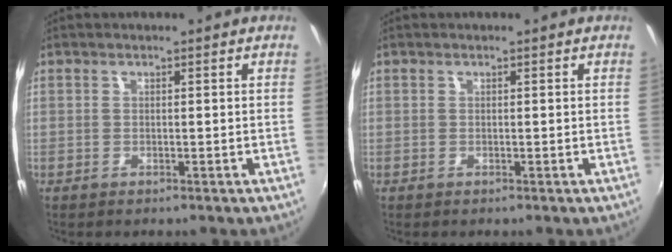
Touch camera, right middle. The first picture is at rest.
{"total": 0.0}